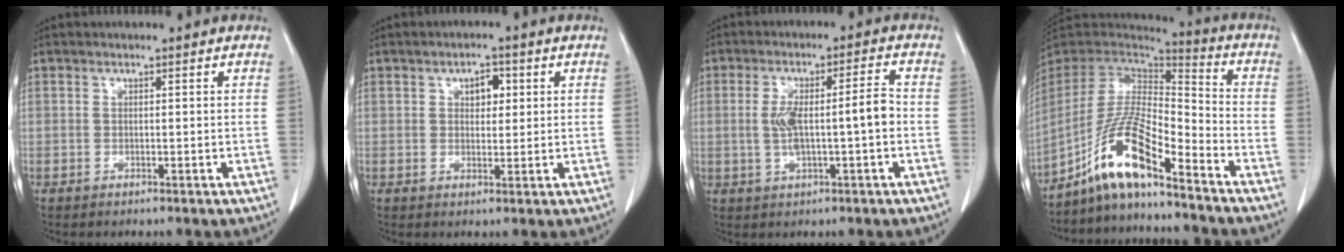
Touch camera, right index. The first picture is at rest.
{"total": 3.2, "force": [1.1, 1.8, 2.4], "torque": [-0.033, 0.005, 0.017]}
{"total": 7.6, "force": [-0.6, 1.2, 7.5], "torque": [-0.137, 0.019, -0.003]}
{"total": 12.6, "force": [-8.6, 1.5, 9.1], "torque": [-0.183, 0.007, -0.162]}